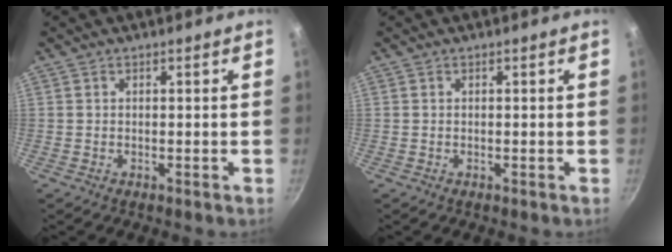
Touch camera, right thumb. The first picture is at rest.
{"total": 0.0}